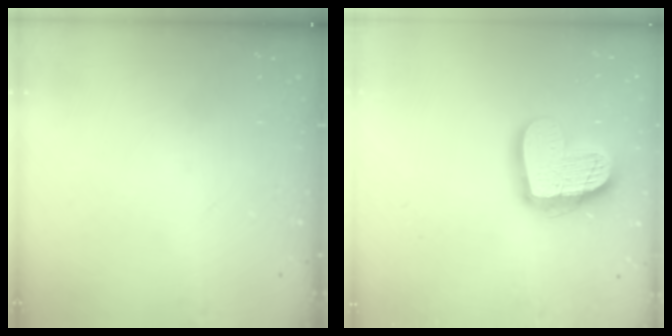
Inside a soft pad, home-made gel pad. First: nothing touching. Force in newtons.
{"total": 16.9, "press": 16.9, "slide": 1.6}